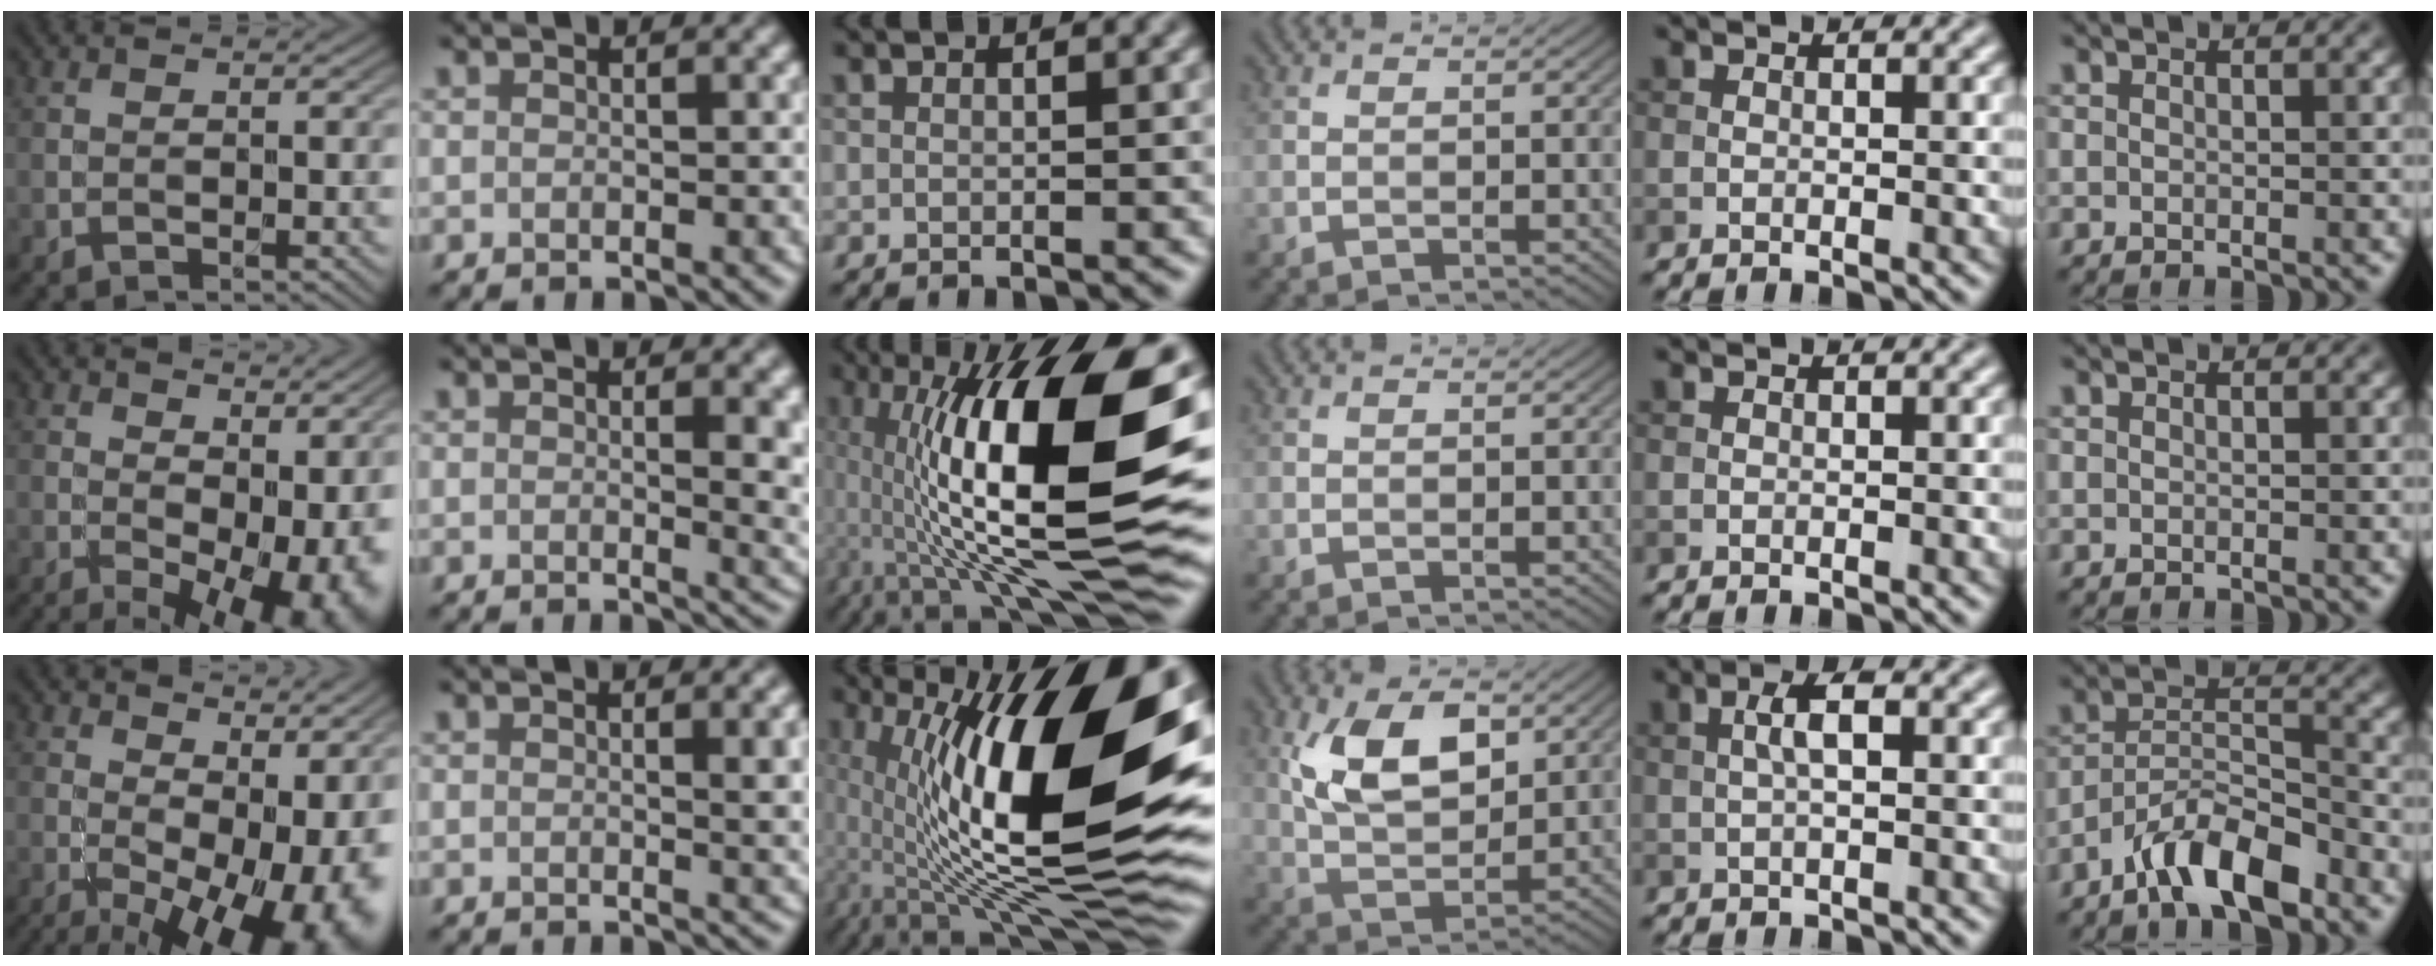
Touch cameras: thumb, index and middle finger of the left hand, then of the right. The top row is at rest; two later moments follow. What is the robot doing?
{"motion": "unscrew", "object": "dispenser bottle"}